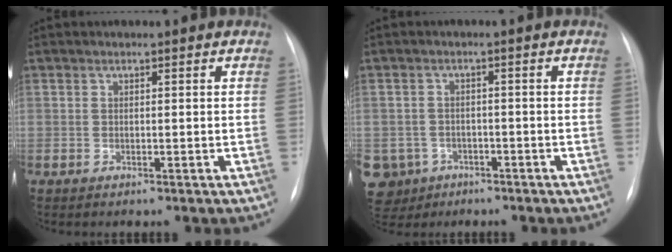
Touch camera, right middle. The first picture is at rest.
{"total": 9.0, "force": [-4.3, 7.8, 1.4], "torque": [-0.058, 0.009, -0.059]}